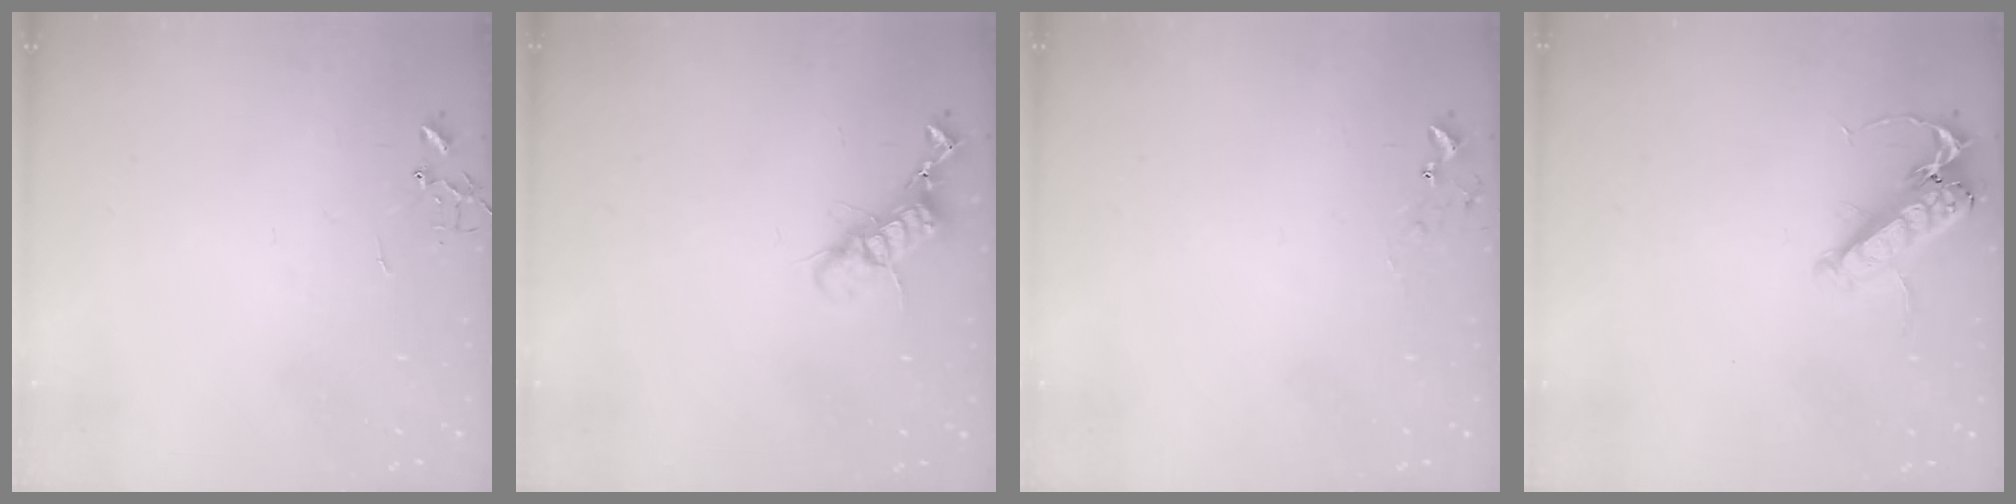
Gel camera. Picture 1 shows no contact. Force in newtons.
{"total": 12.3, "press": 12.3, "slide": 0.6}
{"total": 5.0, "press": 5.0, "slide": 0.5}
{"total": 14.4, "press": 14.2, "slide": 2.0}